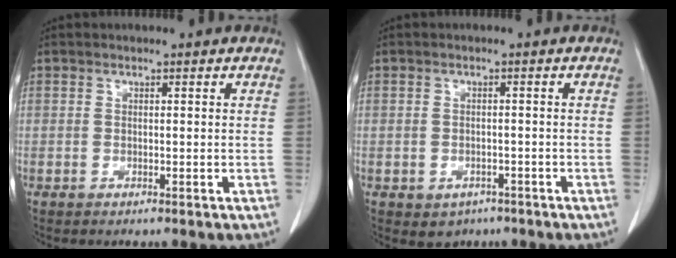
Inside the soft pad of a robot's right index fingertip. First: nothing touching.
{"total": 3.2, "force": [-1.9, 2.3, 1.0], "torque": [-0.012, 0.006, -0.015]}